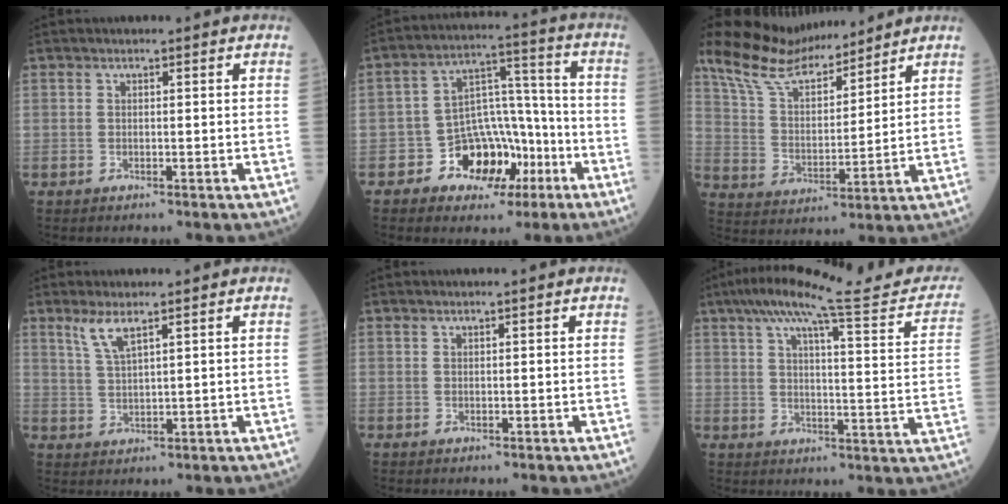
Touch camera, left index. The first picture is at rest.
{"total": 10.5, "force": [-5.0, 7.5, 5.3], "torque": [-0.083, 0.036, -0.071]}
{"total": 13.5, "force": [11.9, 3.2, 5.6], "torque": [-0.116, 0.021, 0.226]}
{"total": 3.5, "force": [2.5, 0.3, 2.5], "torque": [-0.062, 0.001, 0.057]}
{"total": 0.9, "force": [0.9, -0.2, 0.3], "torque": [-0.009, 0.005, 0.020]}
{"total": 22.6, "force": [19.3, 2.1, 11.6], "torque": [-0.163, -0.002, 0.243]}